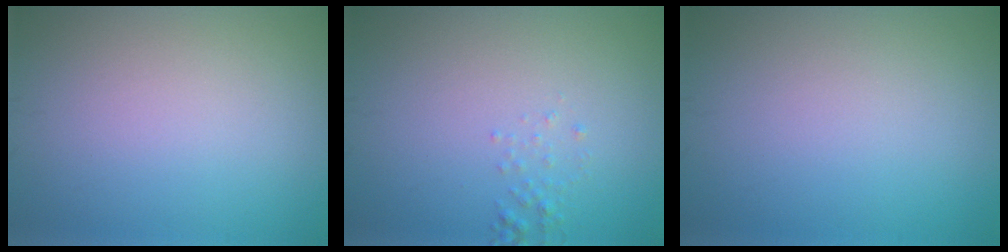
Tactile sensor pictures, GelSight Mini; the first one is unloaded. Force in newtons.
{"total": 0.8, "press": 0.8, "slide": 0.1}
{"total": 0.0}